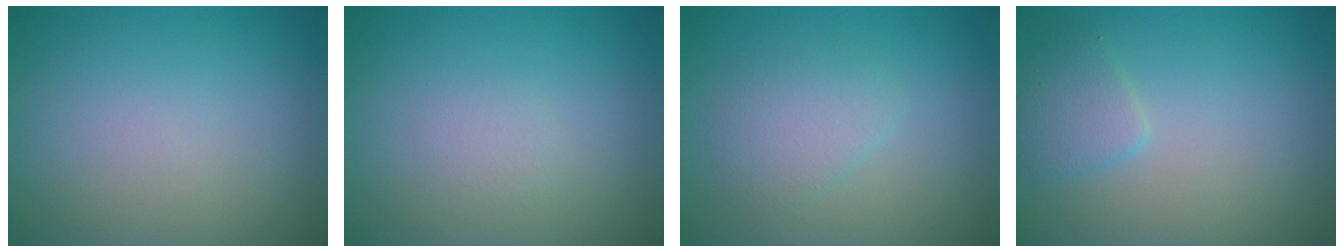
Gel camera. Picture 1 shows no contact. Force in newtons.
{"total": 0.9, "press": 0.9, "slide": 0.0}
{"total": 2.4, "press": 2.4, "slide": 0.1}
{"total": 2.0, "press": 2.0, "slide": 0.1}